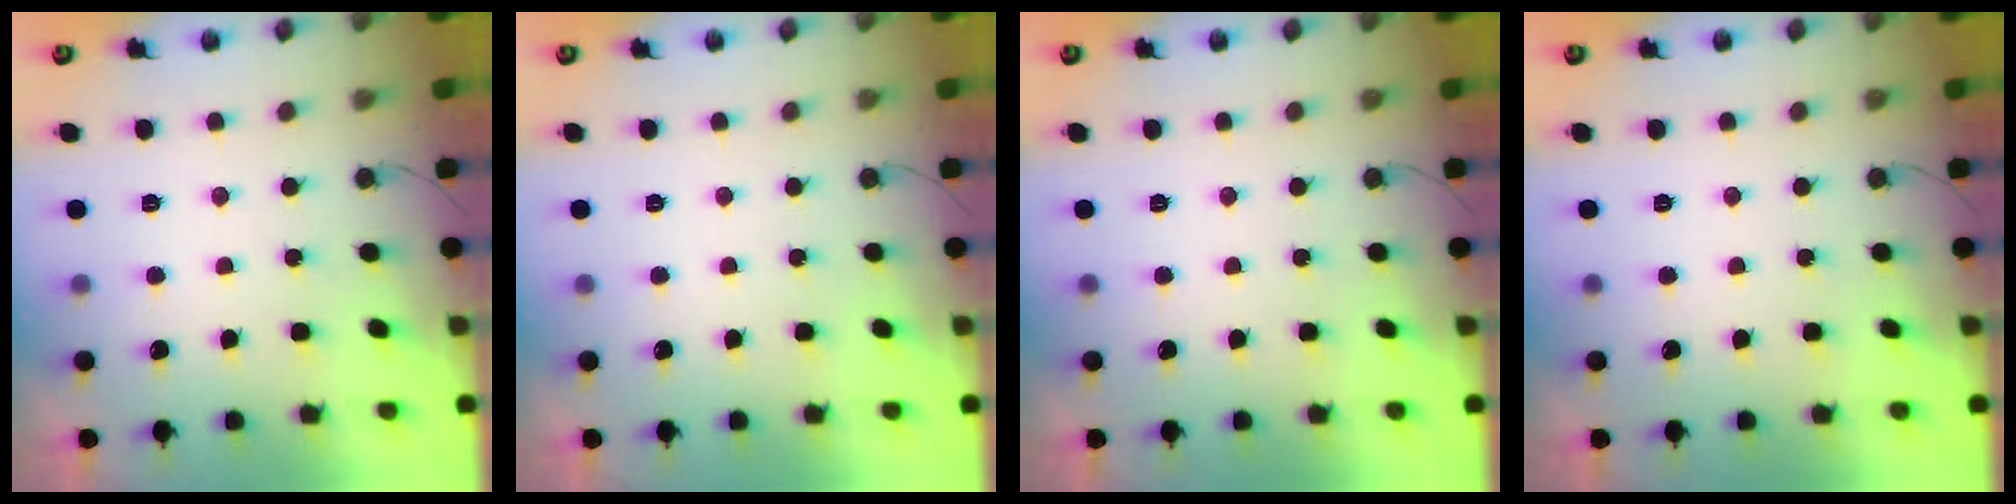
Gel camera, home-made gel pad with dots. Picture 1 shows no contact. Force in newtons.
{"total": 0.0}
{"total": 0.0}
{"total": 0.0}